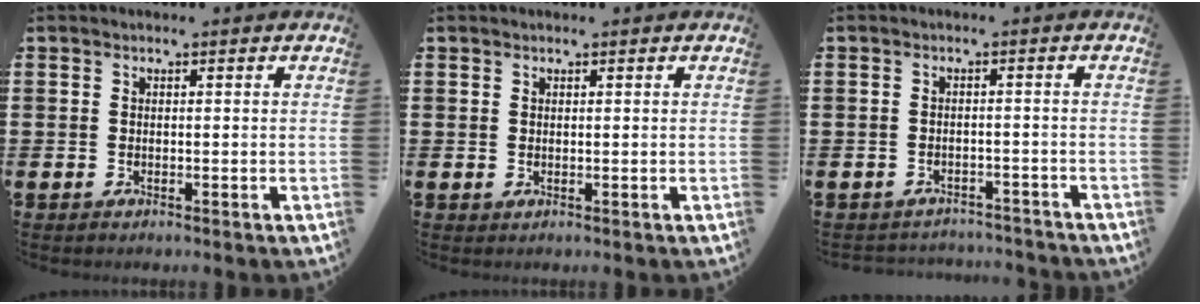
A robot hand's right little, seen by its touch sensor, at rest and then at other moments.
{"total": 0.0}
{"total": 1.7, "force": [-1.7, 0.1, -0.2], "torque": [-0.004, 0.003, -0.038]}